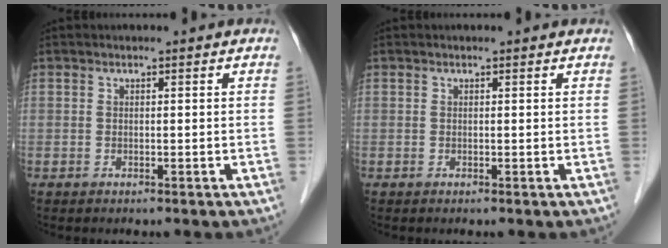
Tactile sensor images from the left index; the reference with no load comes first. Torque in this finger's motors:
{"motor_torque": [-0.17, 0.13, -0.36, 0.00]}